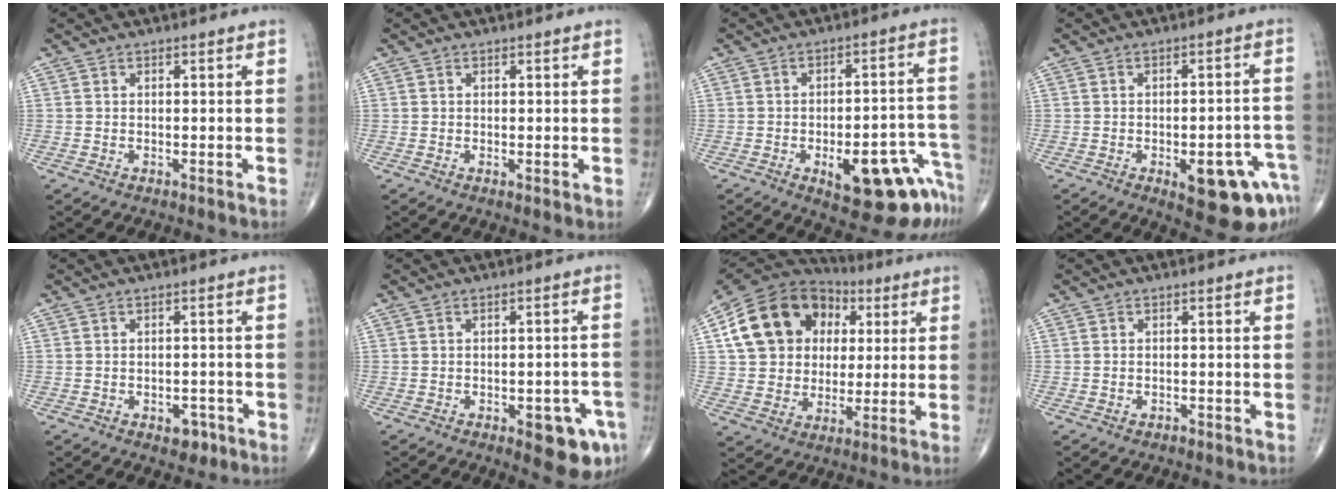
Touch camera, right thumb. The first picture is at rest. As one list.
[{"total": 1.2, "force": [0.0, 0.3, 1.1], "torque": [-0.018, -0.006, 0.000]}, {"total": 16.1, "force": [-8.4, 6.0, 12.4], "torque": [-0.092, 0.061, -0.098]}, {"total": 13.4, "force": [-6.2, 5.1, 10.7], "torque": [-0.090, 0.032, -0.066]}, {"total": 3.3, "force": [-1.8, 2.0, 1.9], "torque": [-0.008, 0.008, -0.021]}, {"total": 8.8, "force": [-4.0, 3.3, 7.1], "torque": [-0.064, 0.014, -0.041]}, {"total": 18.8, "force": [4.7, 15.0, 10.2], "torque": [-0.163, 0.023, 0.083]}, {"total": 0.7, "force": [-0.5, 0.4, 0.2], "torque": [-0.007, 0.005, -0.006]}]